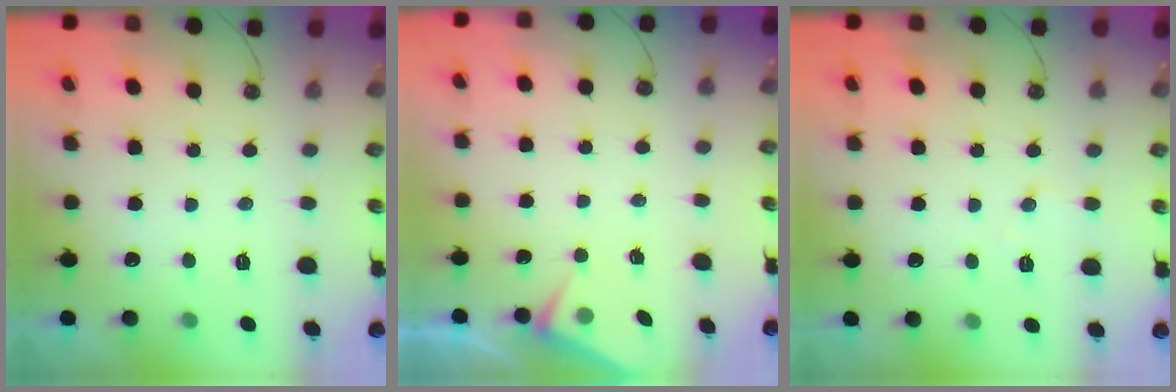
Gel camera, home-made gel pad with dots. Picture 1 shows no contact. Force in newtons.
{"total": 3.4, "press": 3.3, "slide": 0.6}
{"total": 5.2, "press": 5.2, "slide": 0.8}